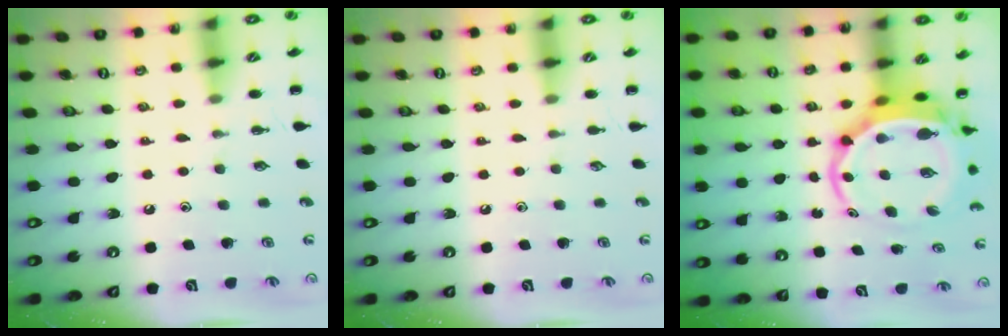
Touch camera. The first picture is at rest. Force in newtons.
{"total": 0.0}
{"total": 7.2, "press": 6.9, "slide": 1.7}